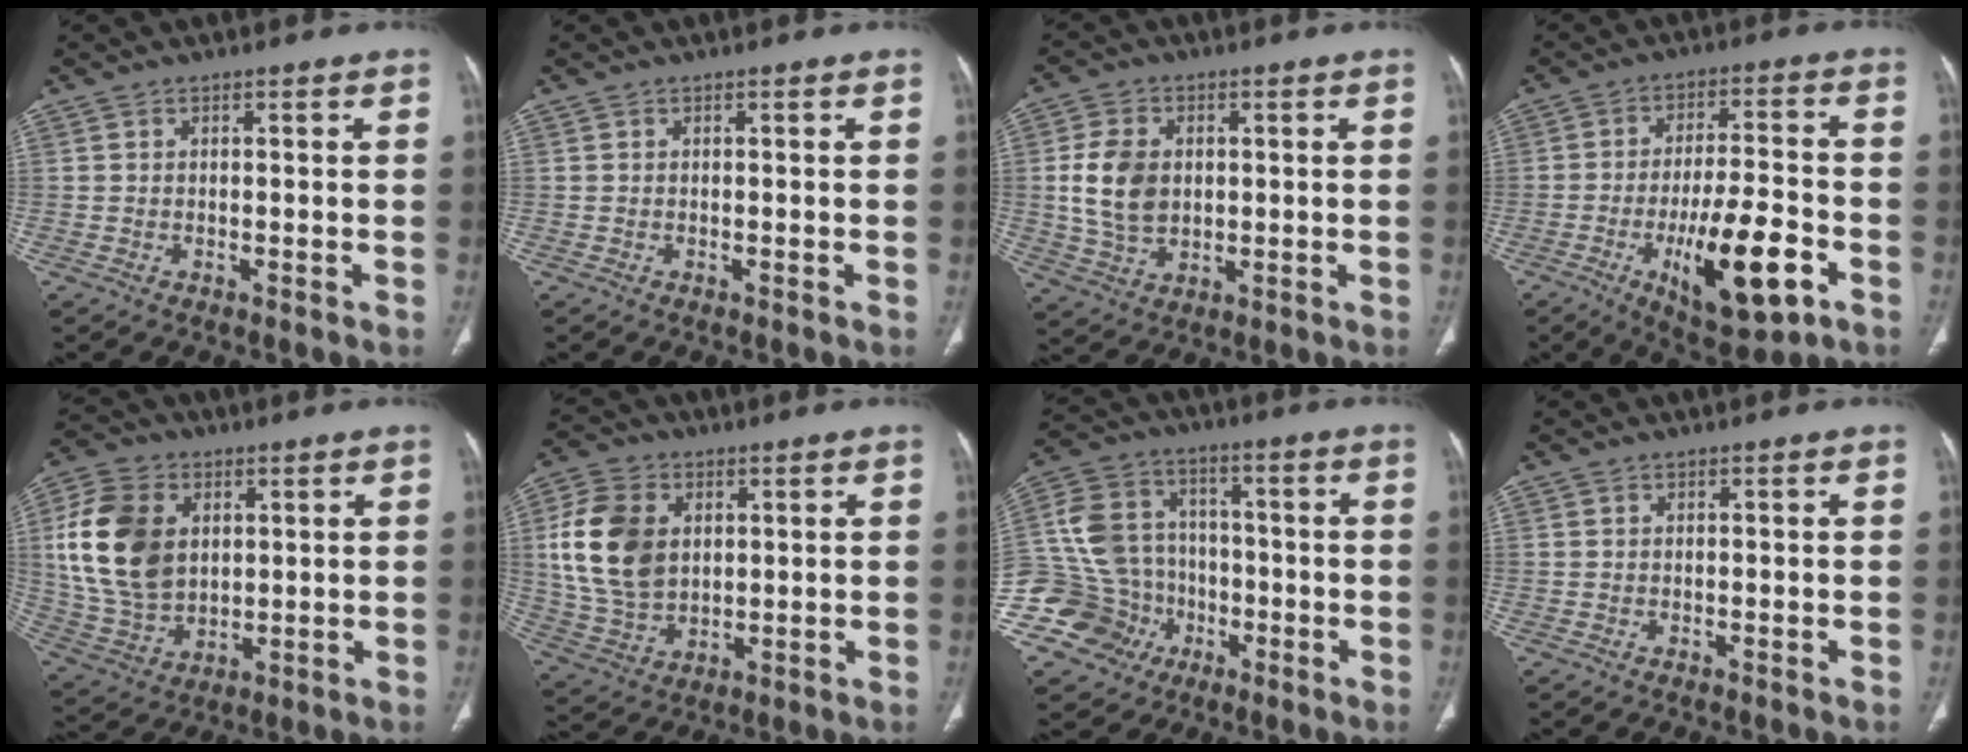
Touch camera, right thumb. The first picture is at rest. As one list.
[{"total": 0.0}, {"total": 9.6, "force": [0.8, 6.9, 6.5], "torque": [-0.115, -0.002, 0.022]}, {"total": 16.3, "force": [-6.3, 5.5, 14.0], "torque": [-0.218, 0.022, -0.089]}, {"total": 17.3, "force": [3.5, 12.3, 11.6], "torque": [-0.211, -0.005, 0.075]}, {"total": 15.0, "force": [3.0, 10.7, 10.1], "torque": [-0.182, -0.005, 0.061]}, {"total": 16.2, "force": [-5.5, 14.4, 5.0], "torque": [-0.081, 0.058, -0.091]}, {"total": 0.0}]